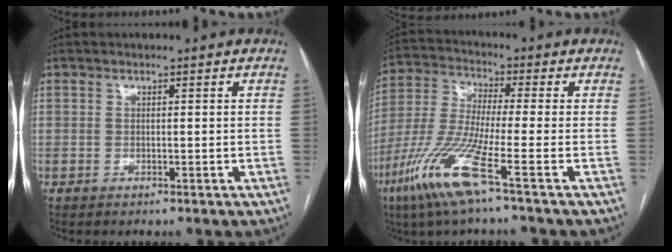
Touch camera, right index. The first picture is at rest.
{"total": 12.1, "force": [-6.1, -0.3, 10.5], "torque": [-0.230, -0.028, -0.129]}